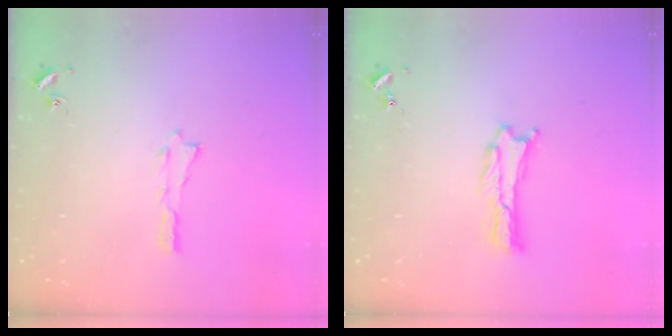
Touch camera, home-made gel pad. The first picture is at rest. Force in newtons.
{"total": 0.6, "press": 0.5, "slide": 0.2}